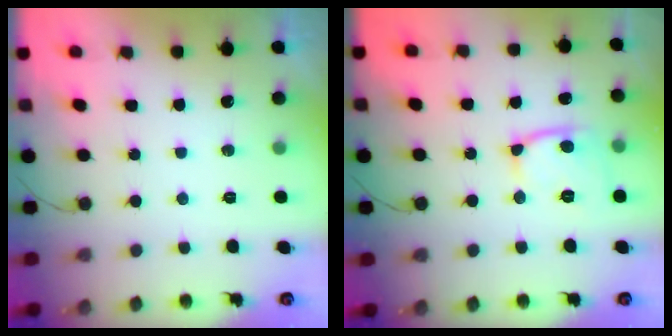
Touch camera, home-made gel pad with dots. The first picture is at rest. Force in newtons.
{"total": 11.6, "press": 11.5, "slide": 1.3}